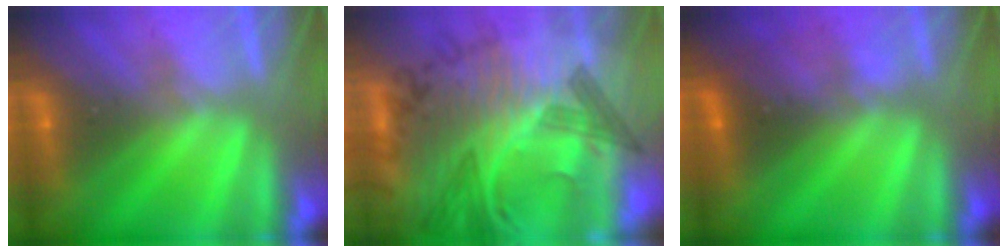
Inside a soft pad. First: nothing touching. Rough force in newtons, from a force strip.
{"total": 6.1}
{"total": 2.7}